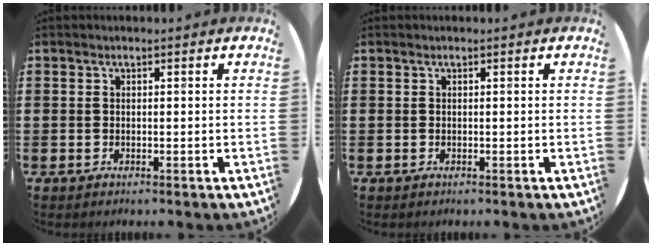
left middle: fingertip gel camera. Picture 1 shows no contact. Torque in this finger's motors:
{"motor_torque": [0.17, -0.06, -0.03, -0.01]}